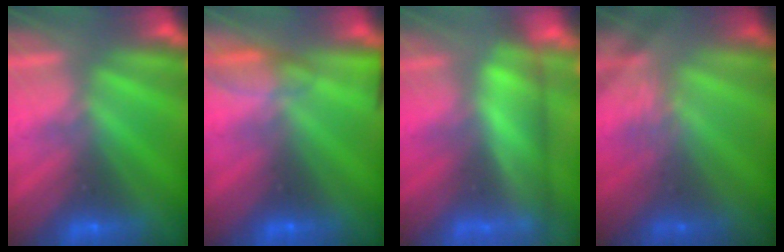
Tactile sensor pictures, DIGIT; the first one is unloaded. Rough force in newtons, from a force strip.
{"total": 5.2}
{"total": 4.5}
{"total": 2.2}